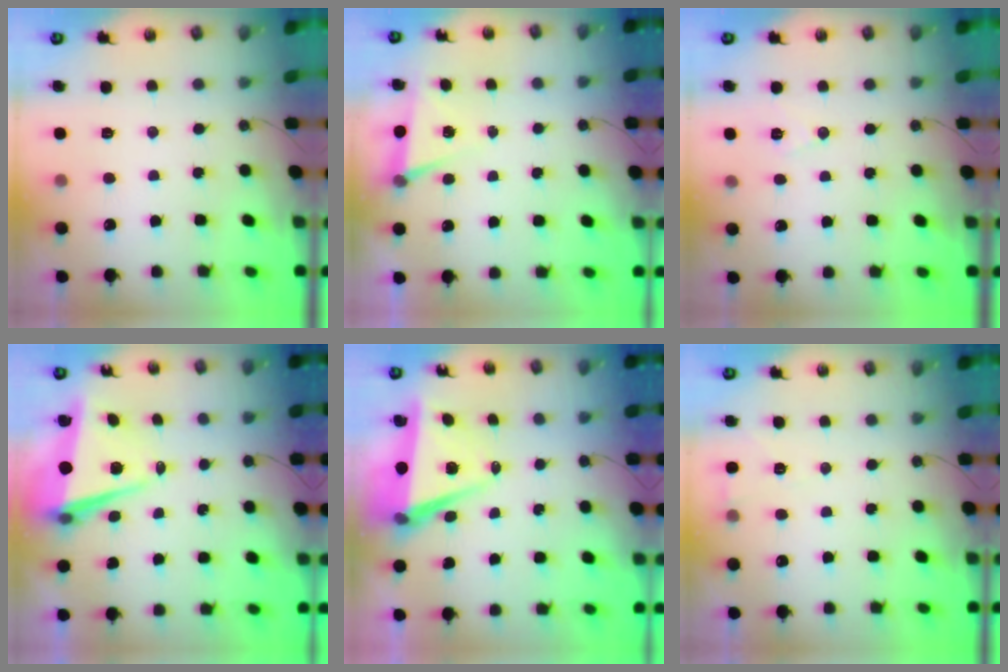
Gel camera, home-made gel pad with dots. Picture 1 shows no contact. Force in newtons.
{"total": 5.2, "press": 2.7, "slide": 4.5}
{"total": 7.1, "press": 5.5, "slide": 4.5}
{"total": 6.6, "press": 6.4, "slide": 1.5}
{"total": 6.9, "press": 5.3, "slide": 4.4}
{"total": 2.5, "press": 2.4, "slide": 0.7}